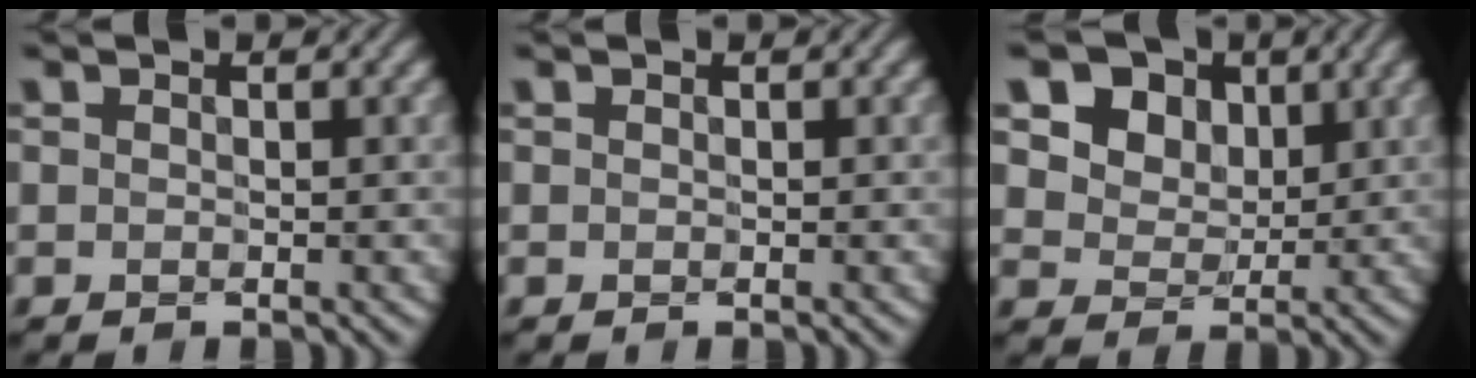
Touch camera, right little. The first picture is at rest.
{"total": 0.0}
{"total": 10.7, "force": [5.2, 8.0, 4.9], "torque": [-0.115, 0.018, 0.088]}